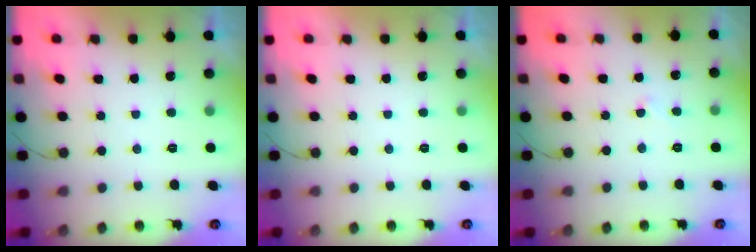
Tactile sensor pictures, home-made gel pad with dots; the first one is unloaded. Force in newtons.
{"total": 0.0}
{"total": 3.1, "press": 3.1, "slide": 0.2}